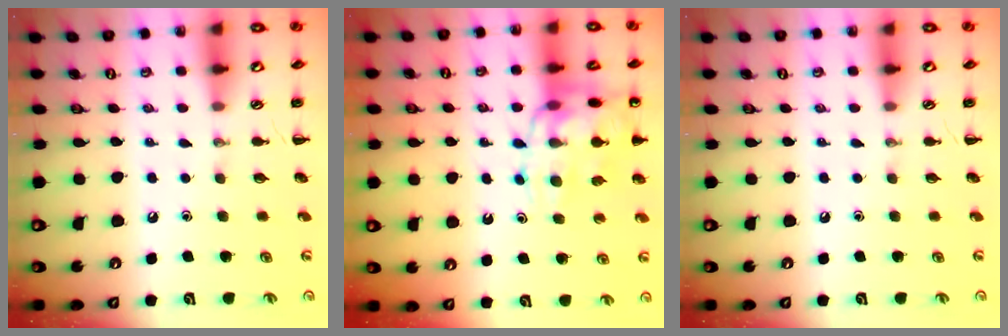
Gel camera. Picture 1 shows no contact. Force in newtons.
{"total": 16.1, "press": 15.9, "slide": 3.0}
{"total": 0.0}